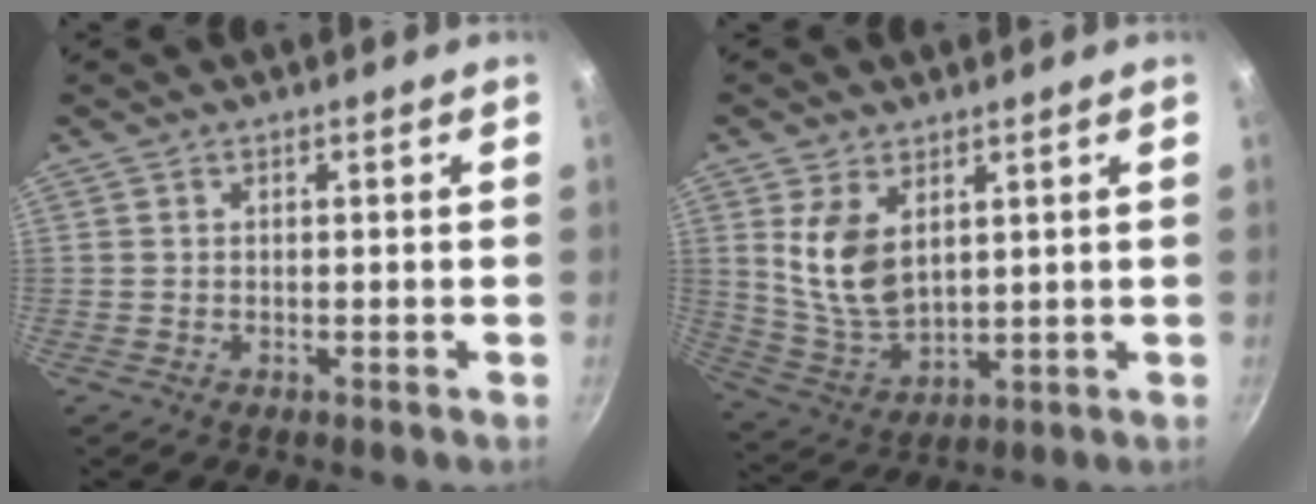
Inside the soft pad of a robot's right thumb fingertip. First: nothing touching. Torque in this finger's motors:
{"motor_torque": [0.29, 0.29, 1.06, 0.39, 0.10]}